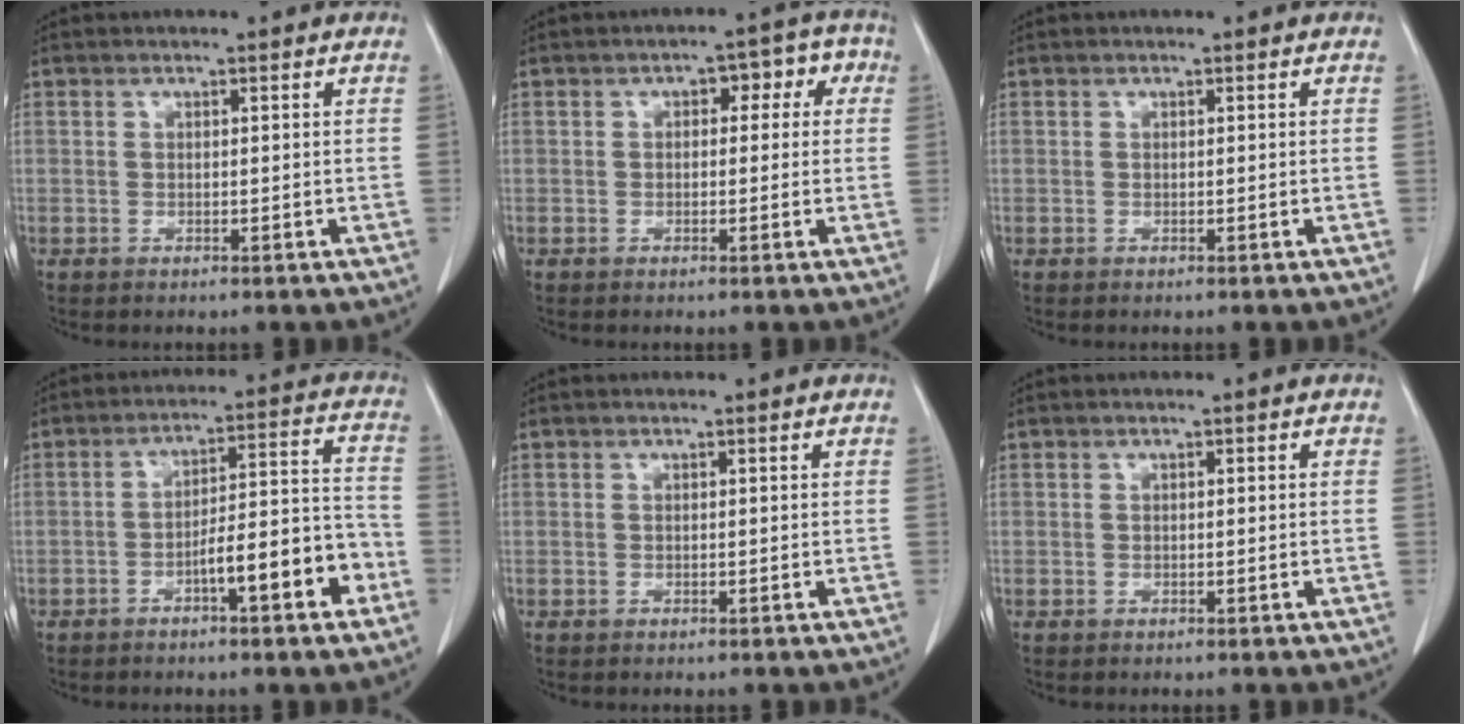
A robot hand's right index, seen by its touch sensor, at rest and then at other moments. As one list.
[{"total": 4.9, "force": [1.1, 2.9, 3.9], "torque": [-0.035, 0.037, 0.009]}, {"total": 0.0}, {"total": 10.0, "force": [-4.8, 1.4, 8.7], "torque": [-0.129, 0.028, -0.067]}, {"total": 0.0}, {"total": 0.0}]